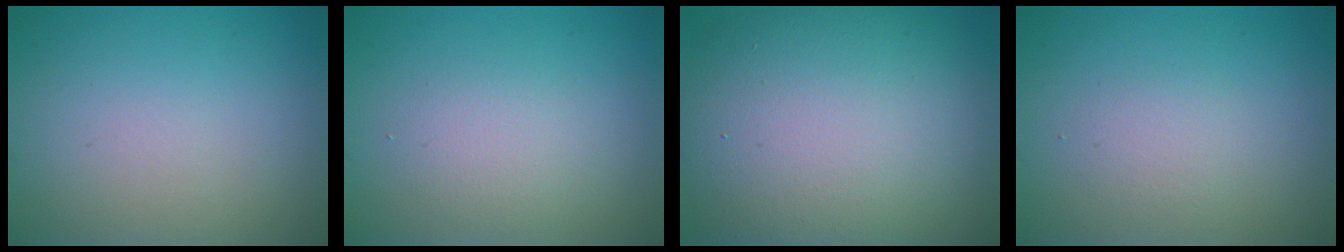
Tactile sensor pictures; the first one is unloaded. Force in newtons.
{"total": 2.1, "press": 2.1, "slide": 0.2}
{"total": 14.3, "press": 14.3, "slide": 0.9}
{"total": 1.3, "press": 1.3, "slide": 0.0}